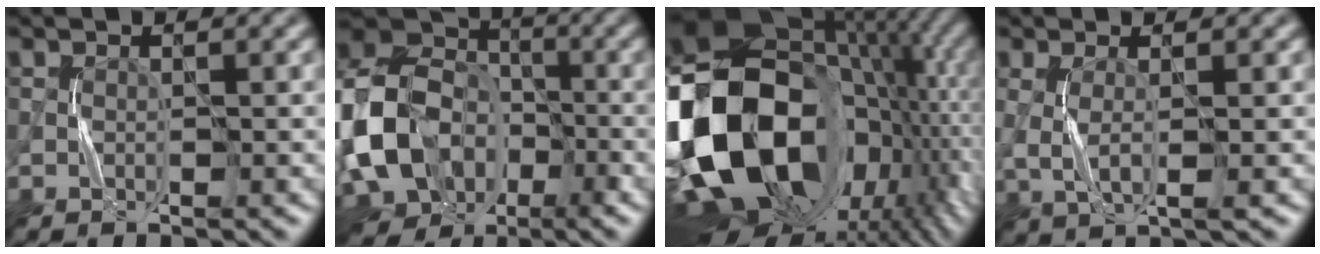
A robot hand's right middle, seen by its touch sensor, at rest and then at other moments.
{"total": 16.5, "force": [-4.1, 12.5, 10.0], "torque": [-0.221, -0.011, -0.073]}
{"total": 21.9, "force": [-2.9, 15.6, 15.0], "torque": [-0.301, -0.052, -0.025]}
{"total": 2.4, "force": [0.5, 0.8, 2.2], "torque": [-0.052, -0.004, 0.010]}